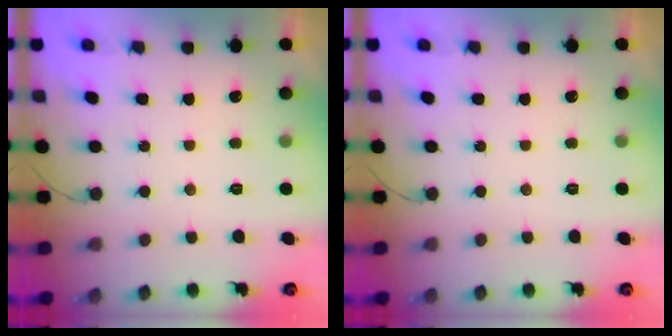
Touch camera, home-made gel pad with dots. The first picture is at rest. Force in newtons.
{"total": 0.0}